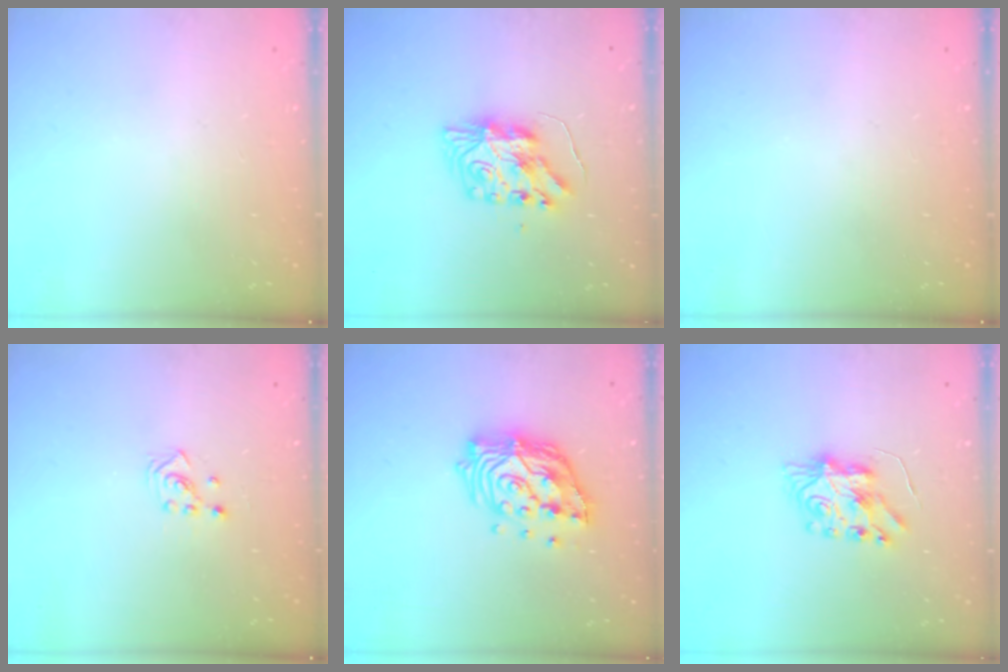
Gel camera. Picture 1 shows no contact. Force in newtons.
{"total": 9.3, "press": 9.3, "slide": 0.7}
{"total": 0.0}
{"total": 2.5, "press": 2.4, "slide": 0.8}
{"total": 17.0, "press": 16.9, "slide": 1.5}
{"total": 7.4, "press": 7.4, "slide": 0.2}